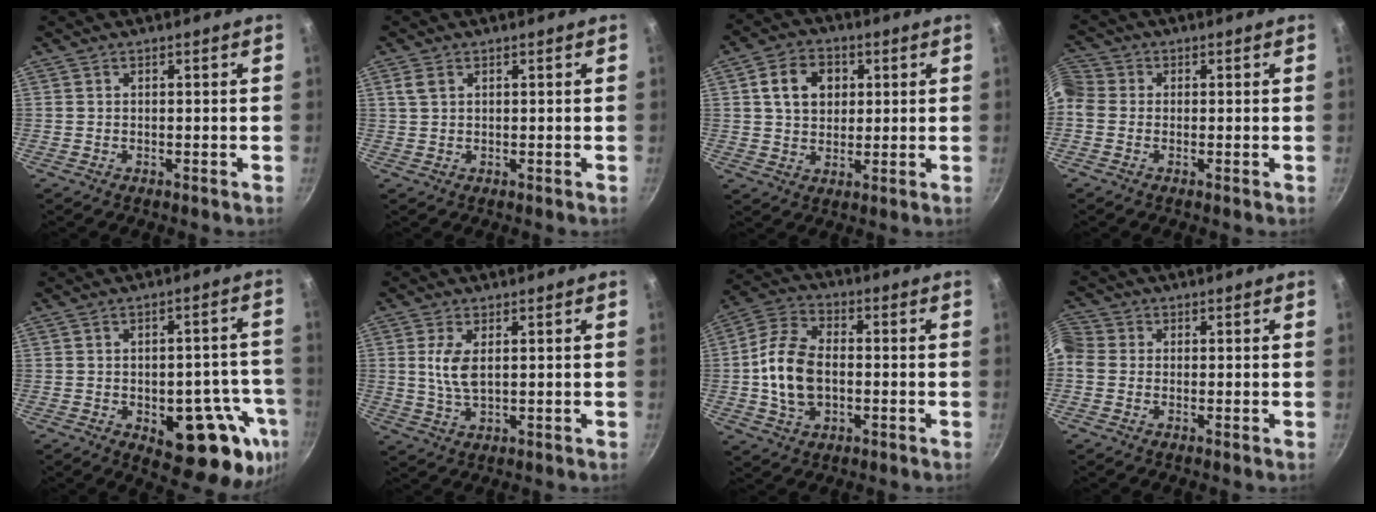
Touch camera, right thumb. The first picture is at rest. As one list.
[{"total": 2.1, "force": [0.9, 1.3, 1.4], "torque": [-0.026, 0.002, 0.020]}, {"total": 8.9, "force": [2.3, 6.9, 5.1], "torque": [-0.065, 0.005, 0.034]}, {"total": 5.6, "force": [-0.9, 4.8, 2.8], "torque": [-0.069, 0.018, -0.036]}, {"total": 16.7, "force": [-5.8, 8.2, 13.4], "torque": [-0.100, 0.015, -0.069]}, {"total": 5.3, "force": [1.1, 2.4, 4.6], "torque": [-0.094, -0.005, 0.023]}, {"total": 12.3, "force": [-1.0, 7.9, 9.4], "torque": [-0.168, 0.027, -0.028]}, {"total": 5.0, "force": [-0.8, 4.3, 2.5], "torque": [-0.061, 0.014, -0.033]}]